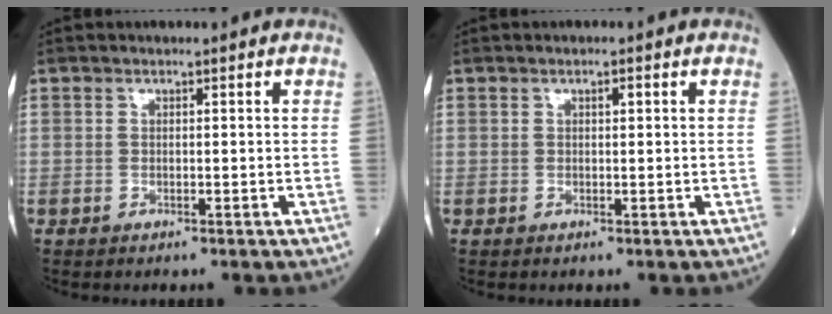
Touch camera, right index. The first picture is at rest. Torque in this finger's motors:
{"motor_torque": [0.23, 0.10, 0.11, 0.02]}